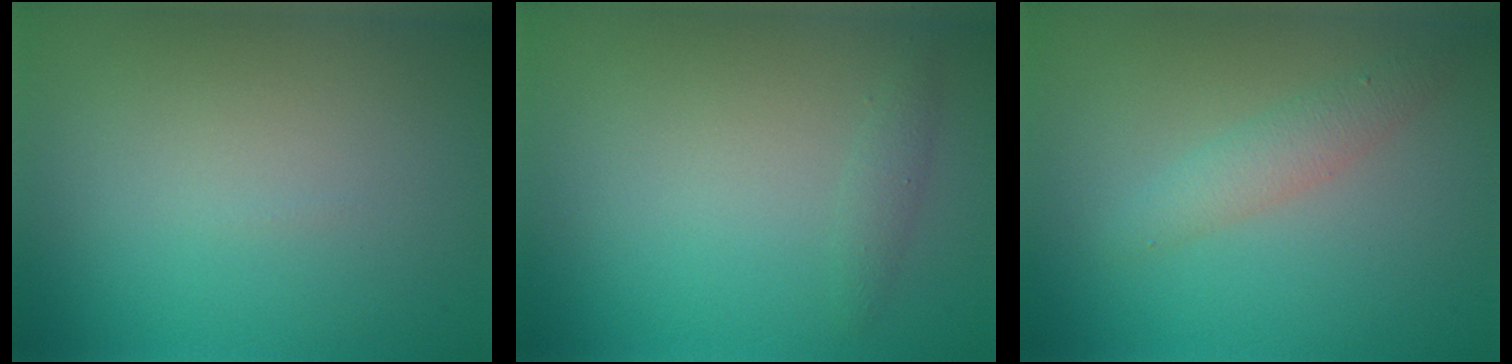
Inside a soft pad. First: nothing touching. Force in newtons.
{"total": 1.0, "press": 1.0, "slide": 0.0}
{"total": 2.0, "press": 2.0, "slide": 0.0}